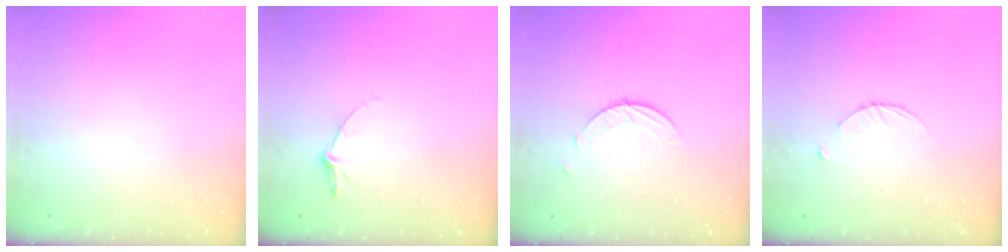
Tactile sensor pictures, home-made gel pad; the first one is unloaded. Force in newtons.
{"total": 4.6, "press": 4.6, "slide": 0.4}
{"total": 3.8, "press": 3.8, "slide": 0.3}
{"total": 2.9, "press": 2.9, "slide": 0.4}